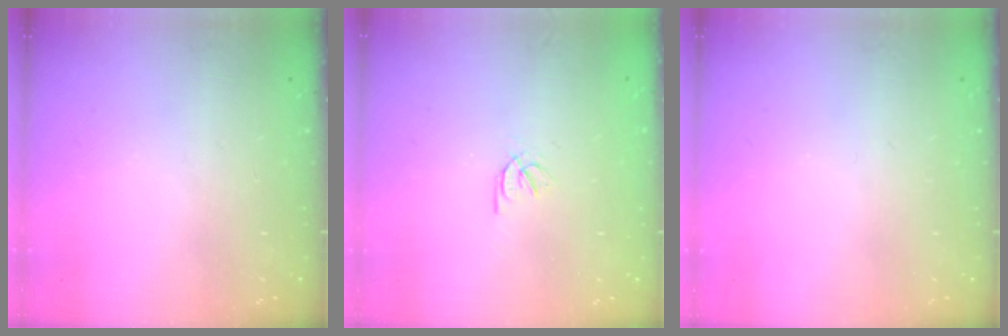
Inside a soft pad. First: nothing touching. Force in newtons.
{"total": 2.2, "press": 2.2, "slide": 0.2}
{"total": 0.0}